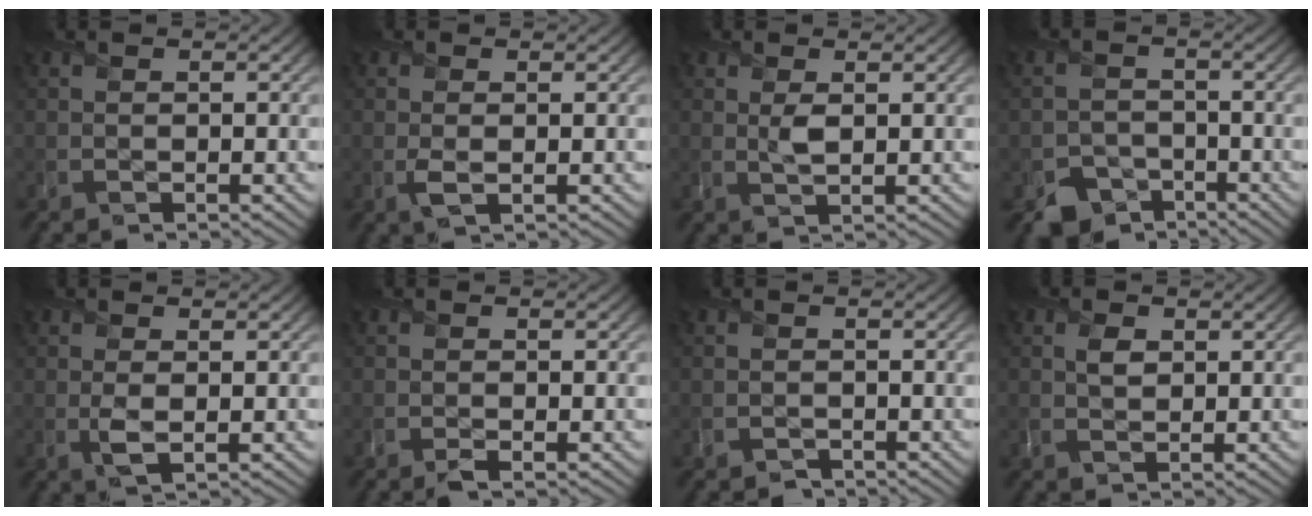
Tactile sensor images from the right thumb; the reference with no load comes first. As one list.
[{"total": 1.3, "force": [0.0, 0.6, 1.2], "torque": [-0.029, -0.003, 0.000]}, {"total": 1.7, "force": [0.7, 0.6, 1.4], "torque": [-0.028, -0.003, 0.014]}, {"total": 4.6, "force": [-3.4, 3.0, 0.9], "torque": [-0.011, -0.007, -0.063]}, {"total": 1.8, "force": [0.2, 0.8, 1.6], "torque": [-0.037, -0.004, 0.005]}, {"total": 0.9, "force": [-0.5, 0.2, 0.7], "torque": [-0.012, -0.003, -0.009]}, {"total": 0.9, "force": [-0.7, 0.4, -0.1], "torque": [0.003, -0.003, -0.017]}, {"total": 1.8, "force": [0.8, 1.2, 1.1], "torque": [-0.022, -0.001, 0.014]}]